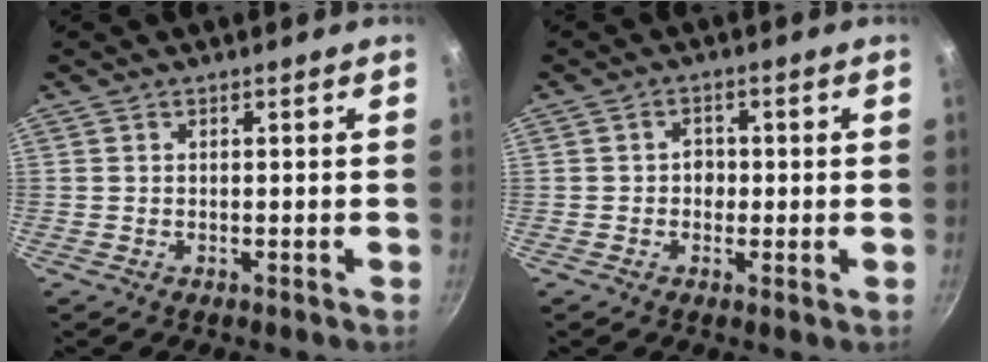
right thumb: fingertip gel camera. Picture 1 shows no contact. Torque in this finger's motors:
{"motor_torque": [0.23, 0.84, 0.55, -0.17, -0.01]}